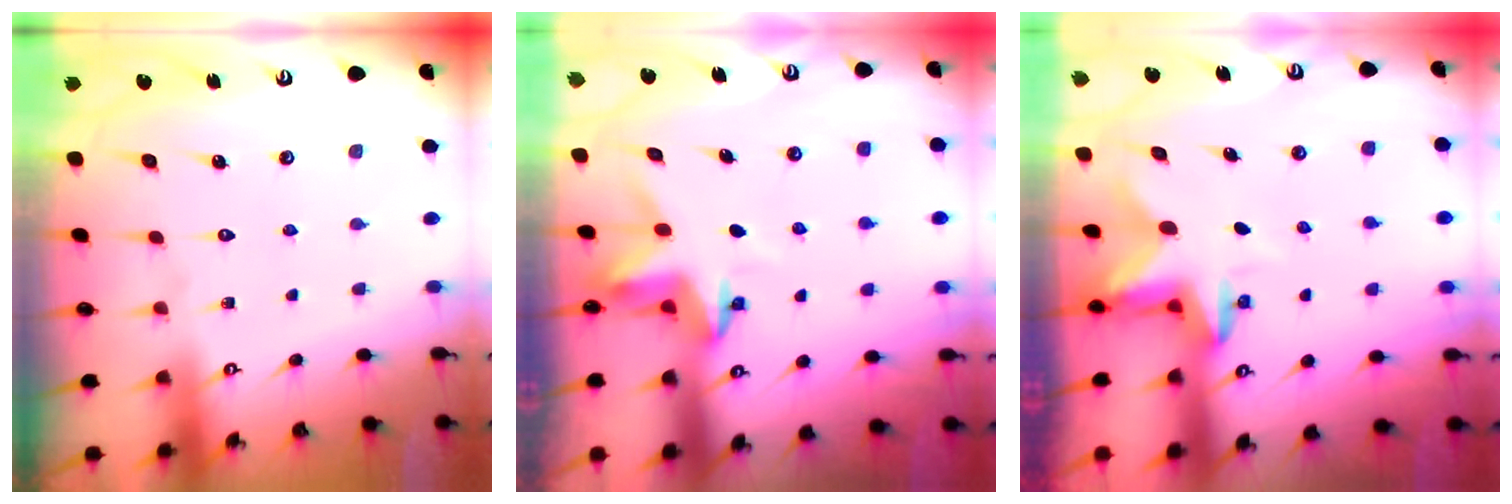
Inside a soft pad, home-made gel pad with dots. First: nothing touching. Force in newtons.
{"total": 3.9, "press": 3.9, "slide": 0.3}
{"total": 2.7, "press": 2.6, "slide": 0.6}